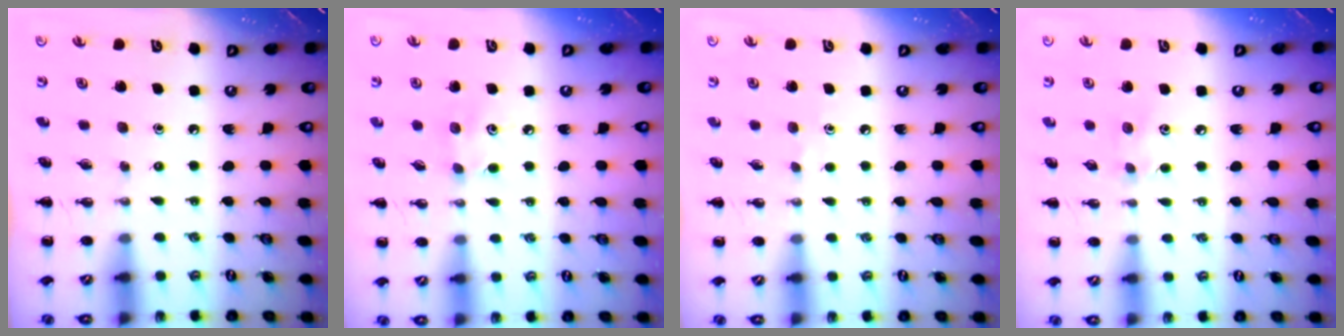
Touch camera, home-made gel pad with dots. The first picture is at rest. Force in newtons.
{"total": 5.0, "press": 4.9, "slide": 1.0}
{"total": 3.1, "press": 2.9, "slide": 1.1}
{"total": 5.0, "press": 4.8, "slide": 1.2}